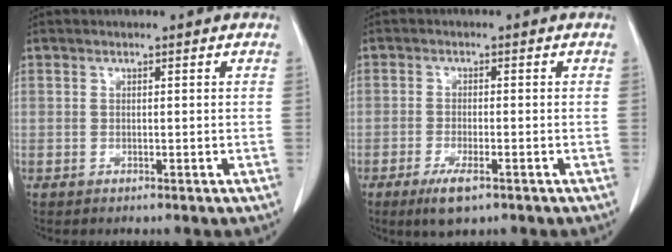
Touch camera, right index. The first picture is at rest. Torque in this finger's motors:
{"motor_torque": [0.41, -0.38, 0.15, 0.06]}